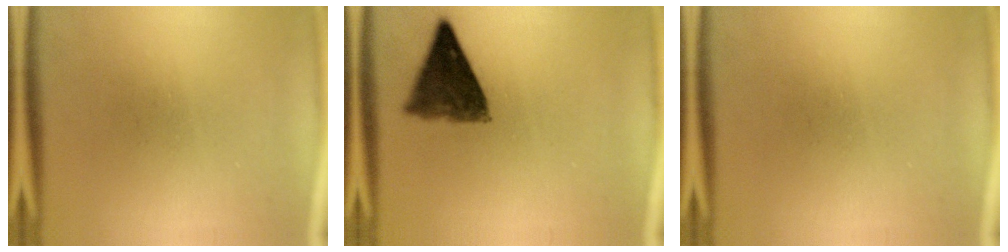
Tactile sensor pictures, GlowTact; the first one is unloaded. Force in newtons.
{"total": 8.6}
{"total": 0.0}